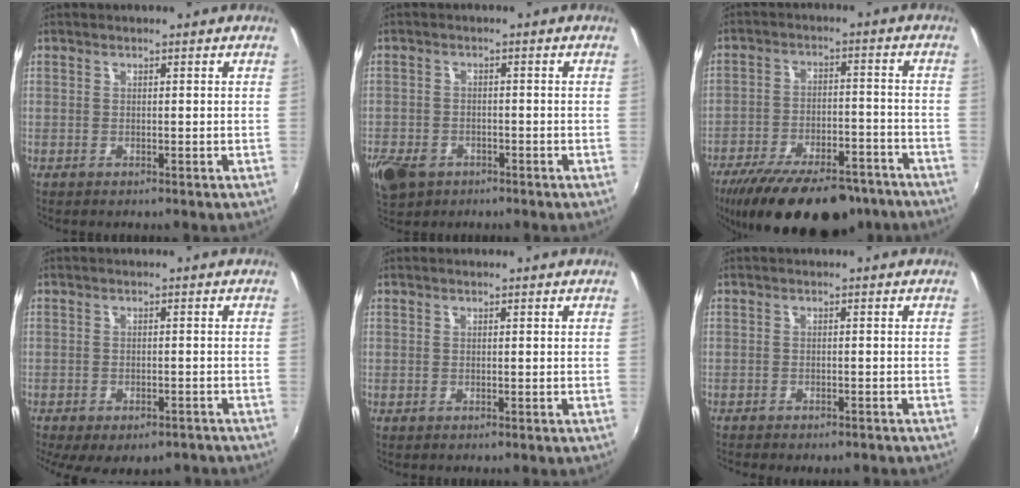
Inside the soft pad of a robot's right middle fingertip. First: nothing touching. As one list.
[{"total": 8.2, "force": [-4.6, 5.5, 4.0], "torque": [-0.113, -0.018, -0.080]}, {"total": 23.6, "force": [-18.5, 8.3, 12.0], "torque": [-0.223, -0.024, -0.261]}, {"total": 10.9, "force": [-8.3, 4.3, 5.6], "torque": [-0.114, -0.026, -0.105]}, {"total": 0.0}, {"total": 3.9, "force": [-3.5, 1.0, 1.6], "torque": [-0.038, -0.011, -0.048]}]